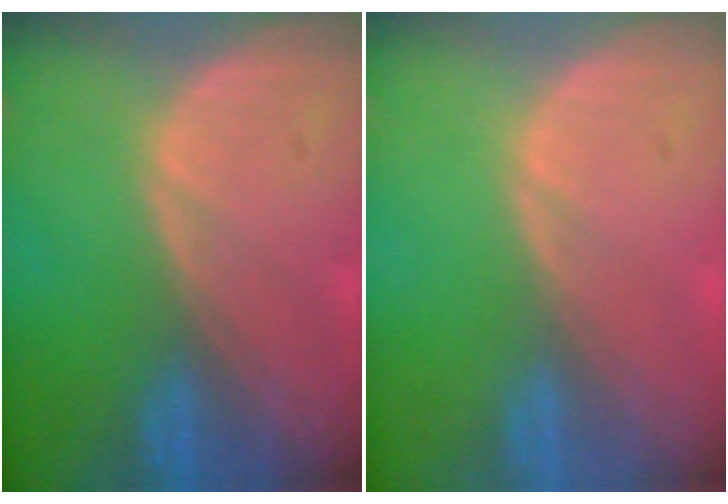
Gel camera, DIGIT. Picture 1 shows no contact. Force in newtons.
{"total": 0.0}